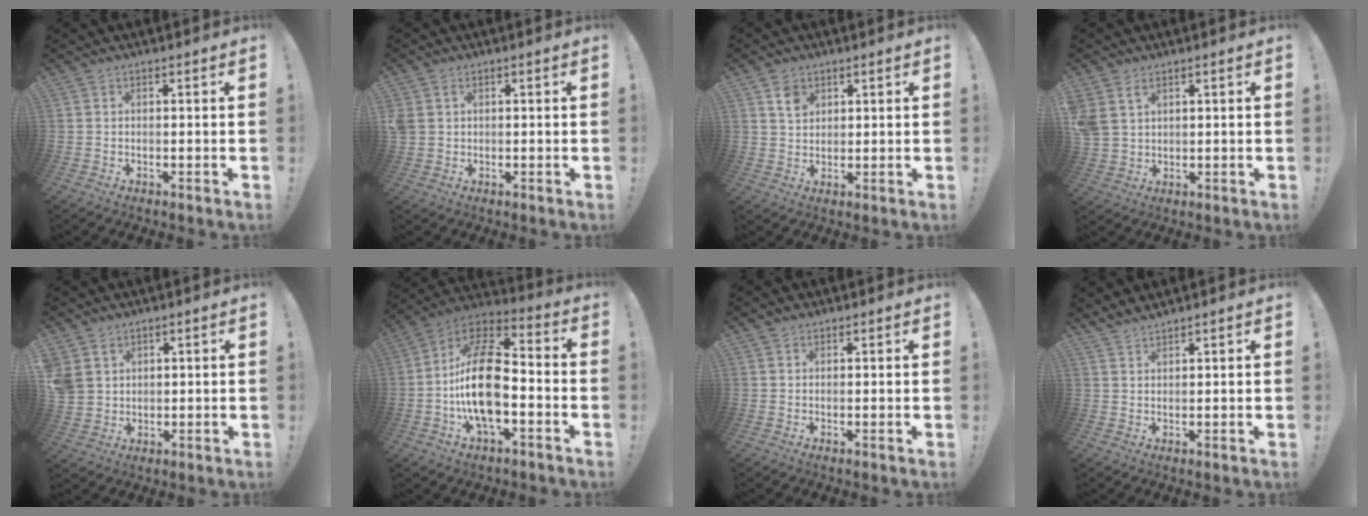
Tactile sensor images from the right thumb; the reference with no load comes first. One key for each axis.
{"total": 2.8, "fx": 0.9, "fy": 2.3, "fz": 1.3, "tx": -0.036, "ty": 0.002, "tz": 0.019}
{"total": 4.9, "fx": 2.9, "fy": 3.4, "fz": 1.8, "tx": -0.013, "ty": -0.014, "tz": 0.051}
{"total": 4.6, "fx": 2.5, "fy": 3.2, "fz": 2.2, "tx": -0.034, "ty": -0.008, "tz": 0.051}
{"total": 5.9, "fx": 2.7, "fy": 4.9, "fz": 1.8, "tx": -0.041, "ty": -0.010, "tz": 0.058}
{"total": 20.2, "fx": -4.0, "fy": 10.1, "fz": 17.1, "tx": -0.330, "ty": 0.030, "tz": -0.064}
{"total": 1.0, "fx": 0.8, "fy": 0.6, "fz": 0.1, "tx": 0.004, "ty": -0.003, "tz": 0.016}
{"total": 2.5, "fx": 2.5, "fy": 0.1, "fz": 0.3, "tx": -0.004, "ty": -0.019, "tz": 0.046}